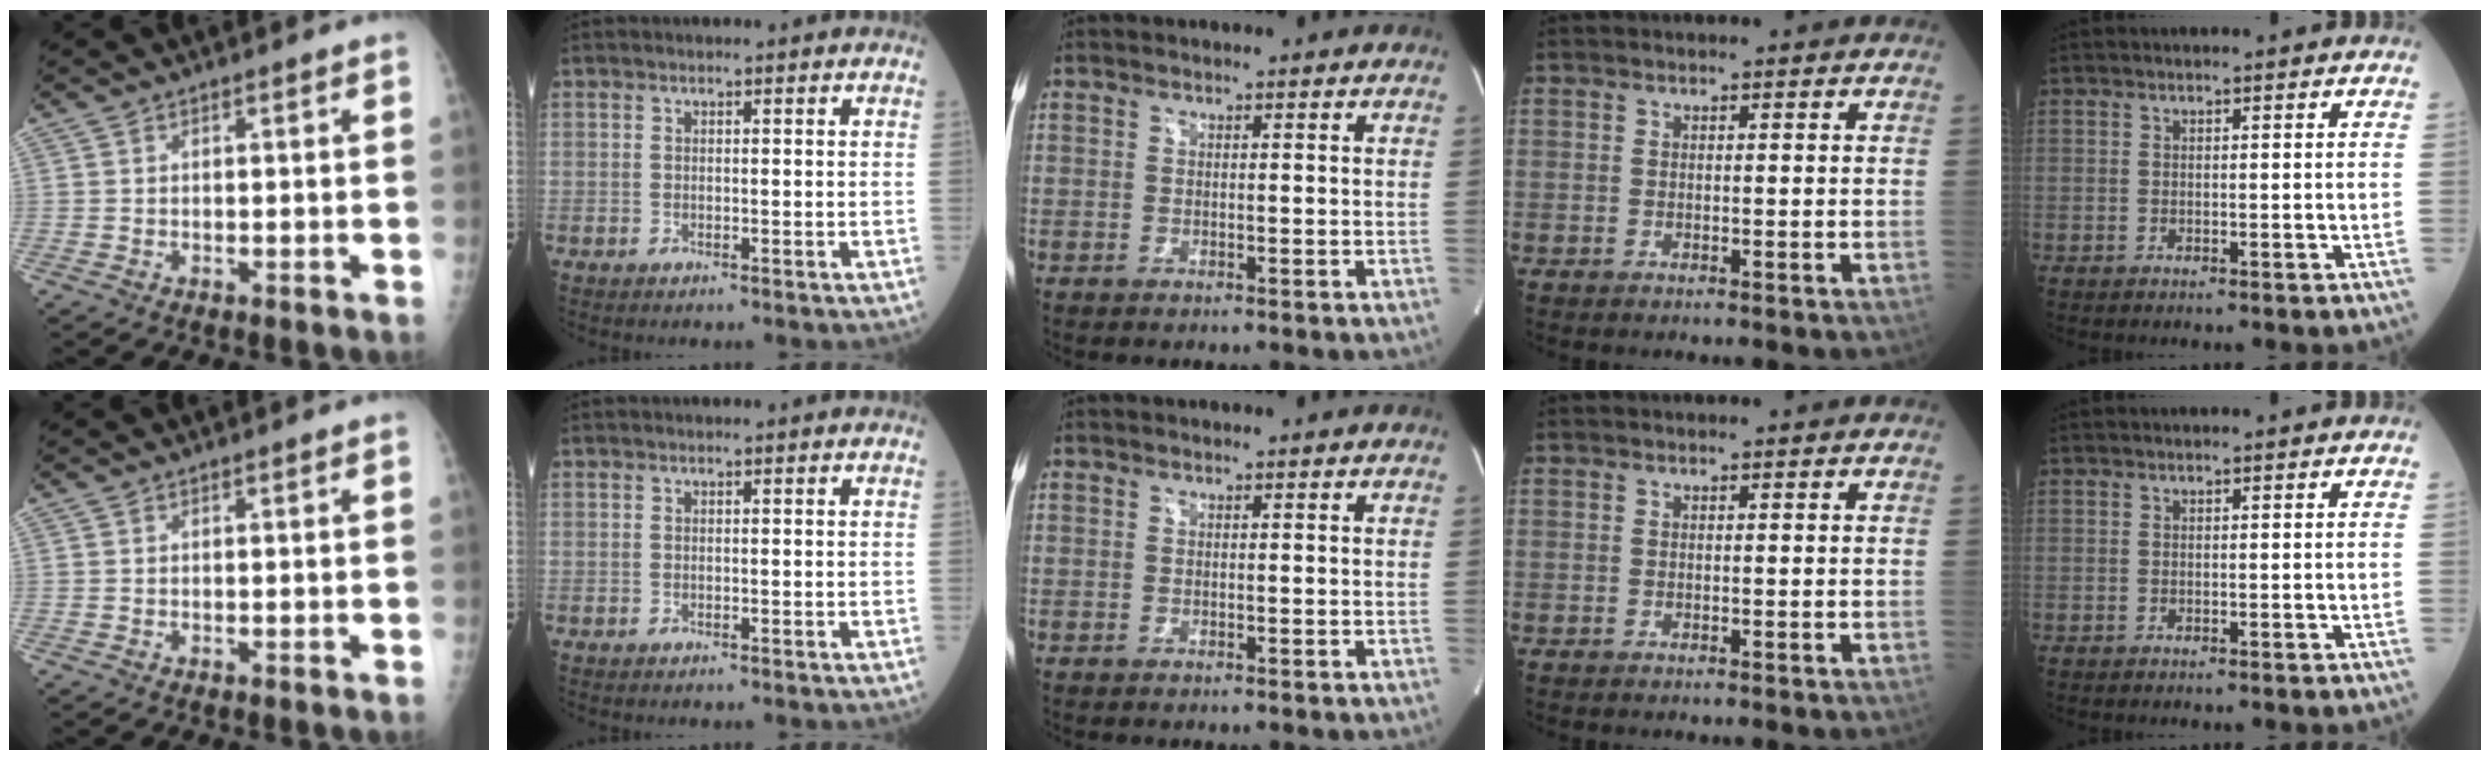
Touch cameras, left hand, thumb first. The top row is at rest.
{}